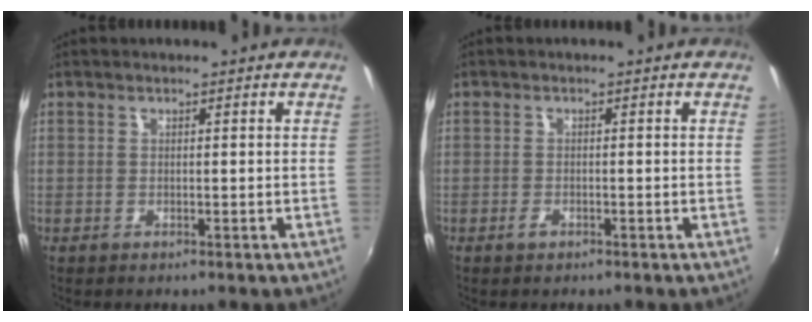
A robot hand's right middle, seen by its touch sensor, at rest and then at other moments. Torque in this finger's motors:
{"motor_torque": [0.46, -0.50, 0.04, 0.03]}